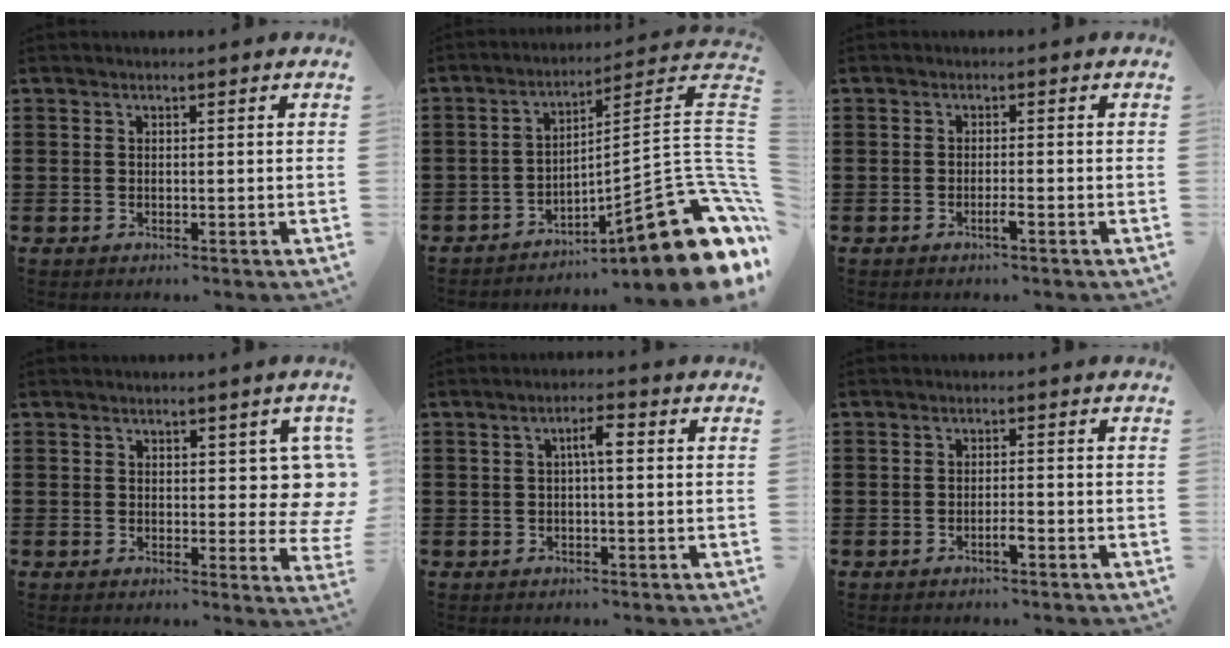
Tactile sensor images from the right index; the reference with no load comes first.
{"total": 16.5, "force": [-7.2, 4.0, 14.3], "torque": [-0.190, -0.004, -0.116]}
{"total": 1.6, "force": [-1.0, 0.0, 1.3], "torque": [-0.023, -0.003, -0.017]}
{"total": 5.9, "force": [1.9, 3.2, 4.6], "torque": [-0.043, -0.007, 0.027]}
{"total": 3.0, "force": [0.1, 0.6, 3.0], "torque": [-0.055, 0.008, -0.002]}
{"total": 1.8, "force": [-1.1, 0.2, 1.5], "torque": [-0.027, 0.000, -0.019]}